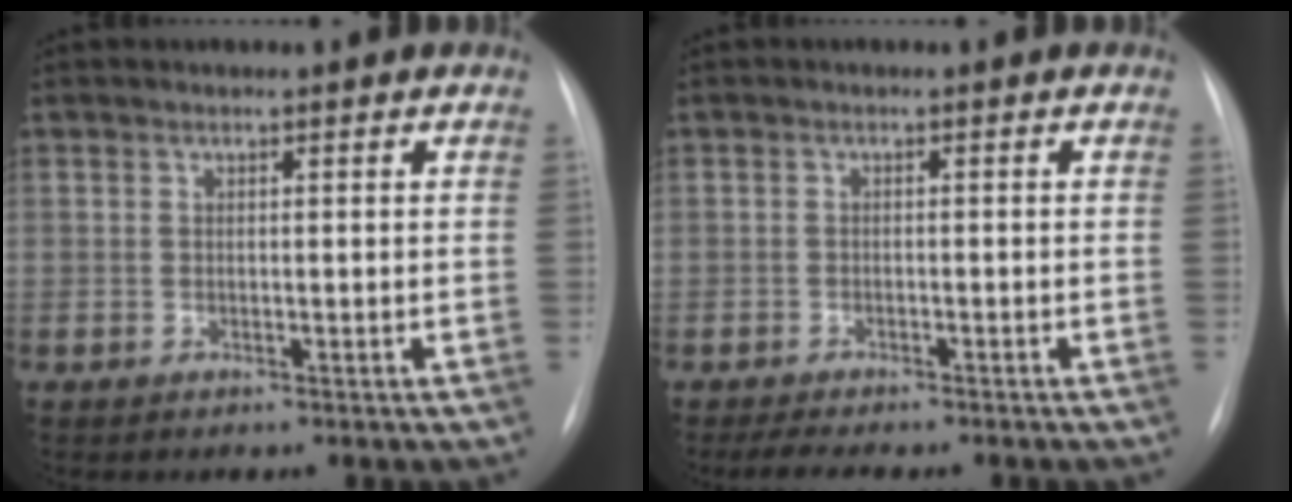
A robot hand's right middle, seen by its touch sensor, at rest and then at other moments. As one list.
[{"total": 5.4, "force": [-4.5, 1.3, 2.6], "torque": [-0.038, -0.009, -0.064]}]